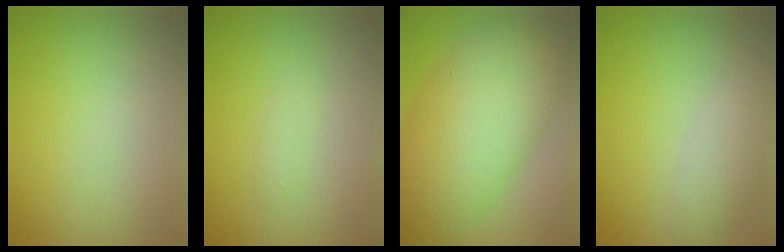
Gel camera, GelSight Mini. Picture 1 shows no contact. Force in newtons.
{"total": 0.8, "press": 0.8, "slide": 0.0}
{"total": 11.1, "press": 11.1, "slide": 0.1}
{"total": 2.3, "press": 2.3, "slide": 0.2}